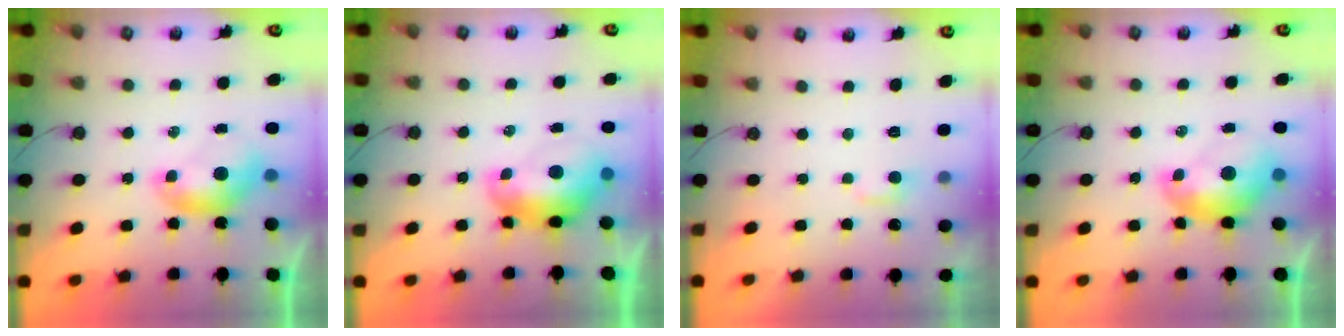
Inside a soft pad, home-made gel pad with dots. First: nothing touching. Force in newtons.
{"total": 2.9, "press": 2.8, "slide": 0.7}
{"total": 2.0, "press": 2.0, "slide": 0.4}
{"total": 2.3, "press": 2.2, "slide": 0.7}